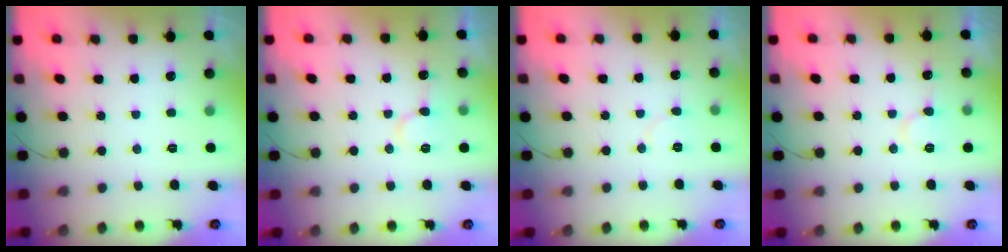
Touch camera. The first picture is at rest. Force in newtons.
{"total": 8.5, "press": 8.5, "slide": 1.1}
{"total": 4.3, "press": 4.3, "slide": 0.5}
{"total": 7.0, "press": 7.0, "slide": 0.2}